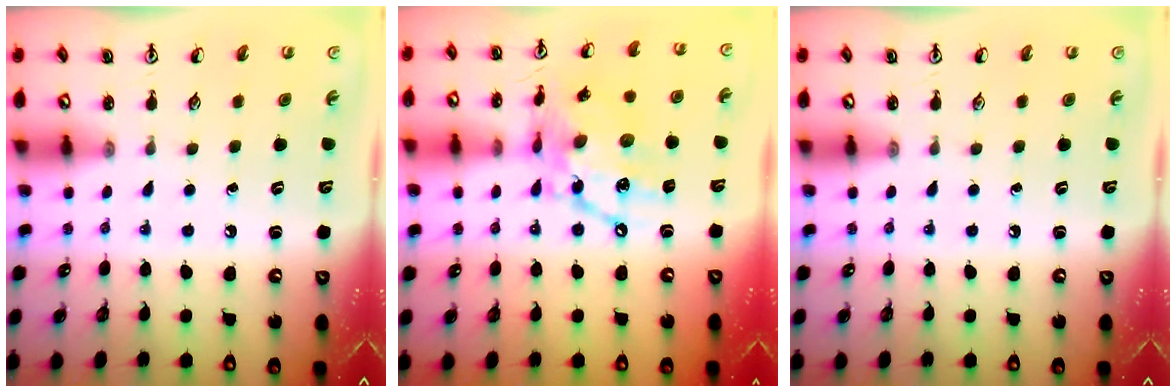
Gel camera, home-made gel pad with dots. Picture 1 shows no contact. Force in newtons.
{"total": 15.2, "press": 15.1, "slide": 1.1}
{"total": 0.0}